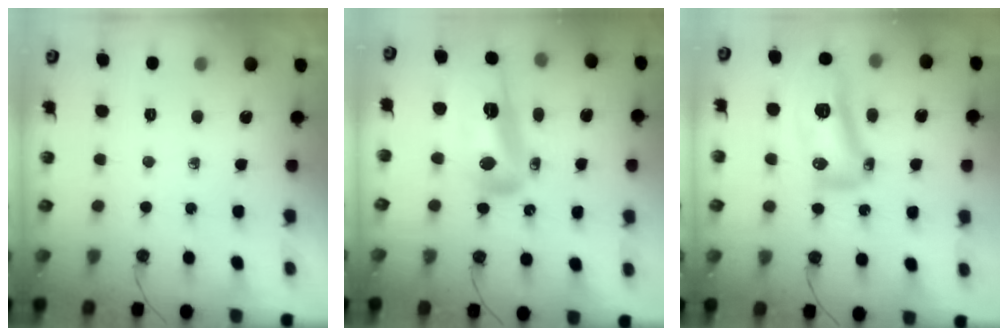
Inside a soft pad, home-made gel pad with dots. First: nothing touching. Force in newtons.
{"total": 28.0, "press": 22.4, "slide": 16.7}
{"total": 14.4, "press": 14.0, "slide": 3.4}